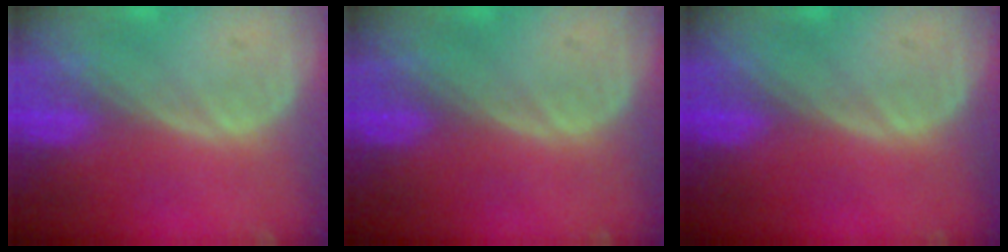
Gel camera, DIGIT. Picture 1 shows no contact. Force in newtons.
{"total": 0.0}
{"total": 0.0}